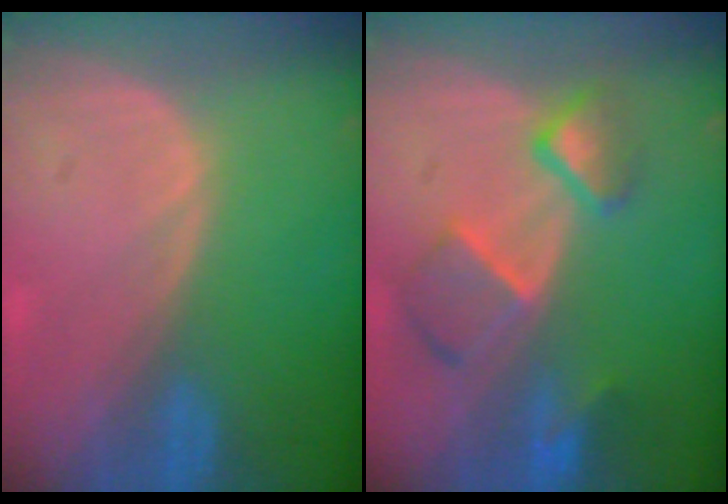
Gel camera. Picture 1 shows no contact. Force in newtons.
{"total": 7.6, "press": 6.7, "slide": 3.7}